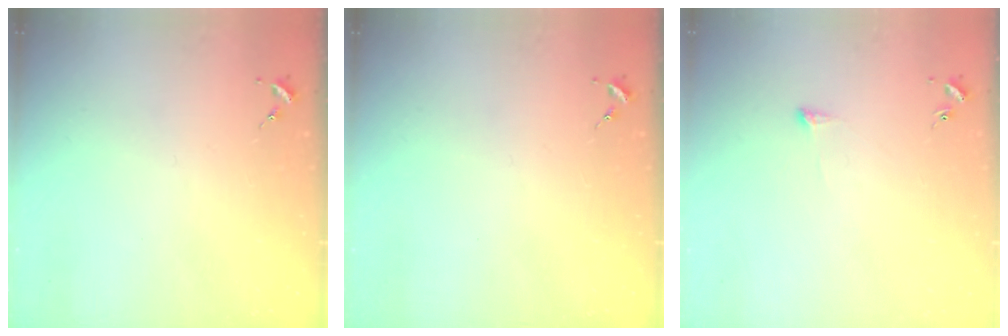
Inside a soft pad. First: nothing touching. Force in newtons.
{"total": 0.0}
{"total": 3.6, "press": 3.5, "slide": 0.5}